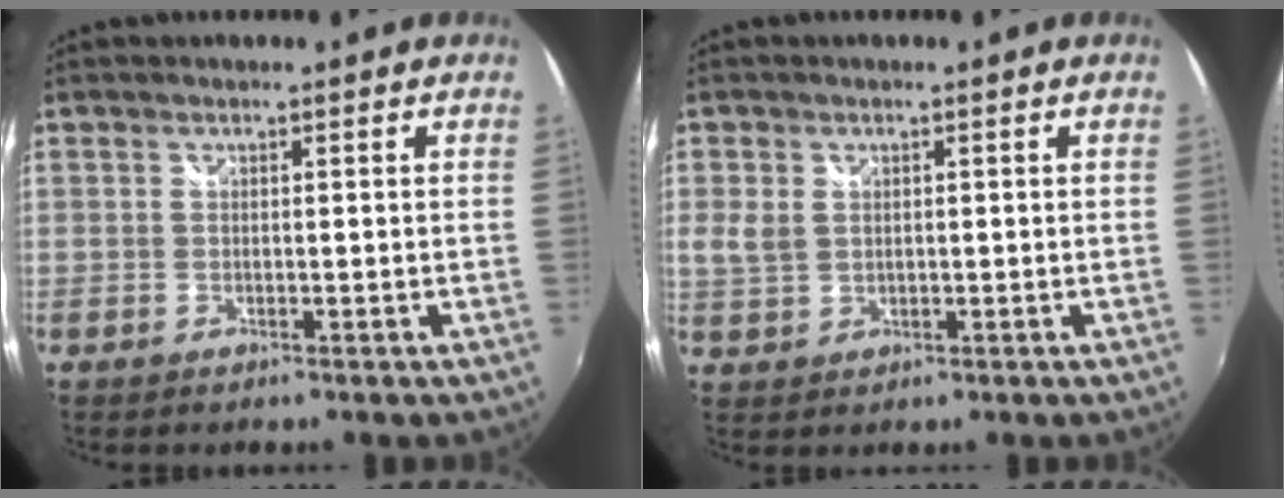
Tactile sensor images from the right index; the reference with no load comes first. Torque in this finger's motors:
{"motor_torque": [0.18, 0.35, 0.04, 0.04]}